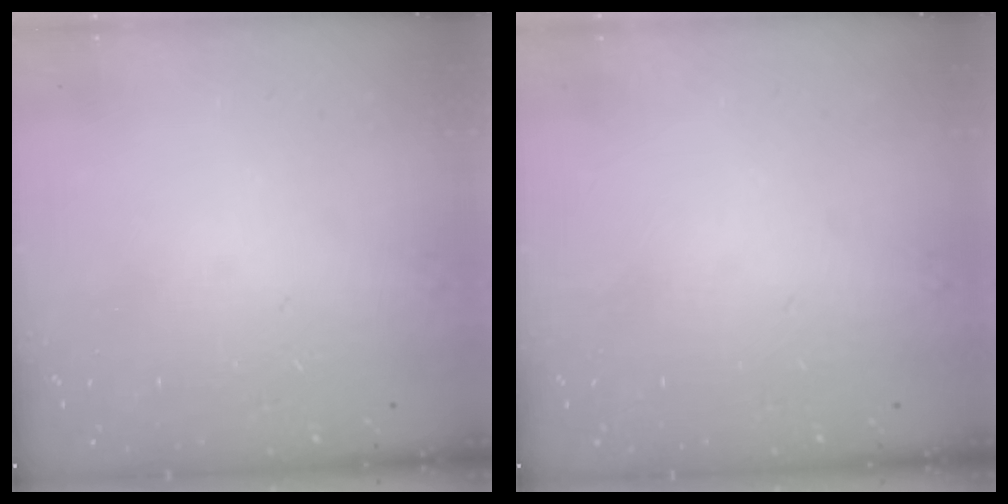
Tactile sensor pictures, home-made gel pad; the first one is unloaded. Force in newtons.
{"total": 0.0}